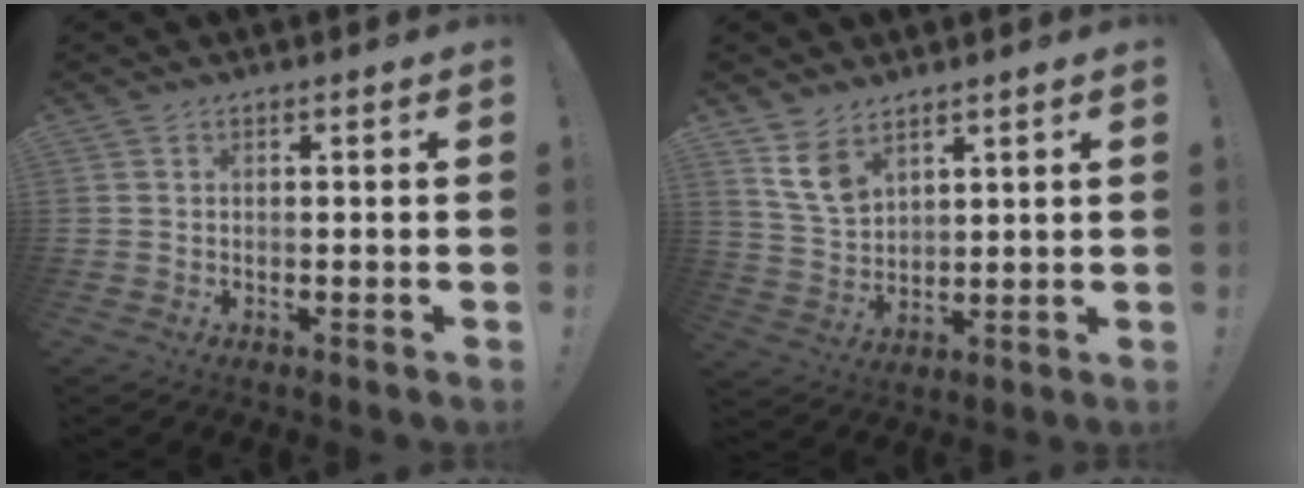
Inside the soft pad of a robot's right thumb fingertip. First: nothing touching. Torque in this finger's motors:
{"motor_torque": [0.12, 0.07, -0.20, 0.21, 0.07]}